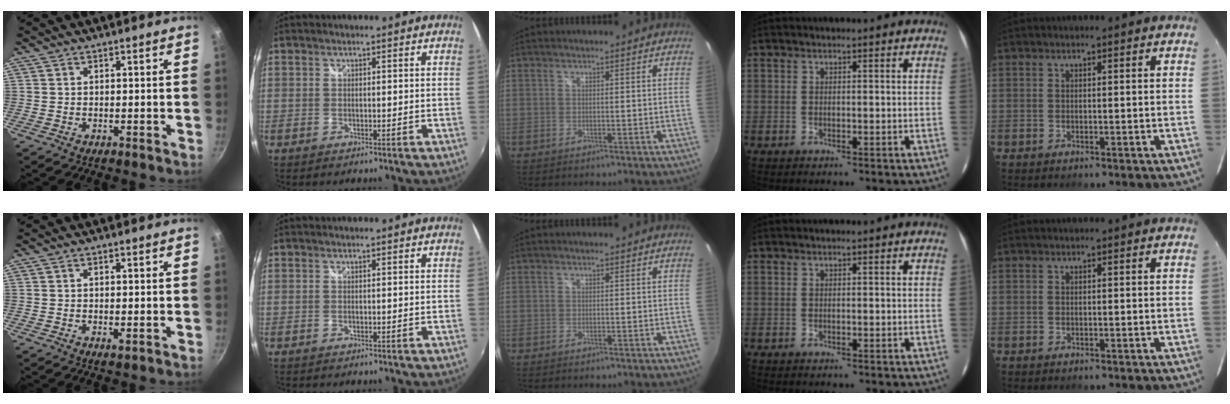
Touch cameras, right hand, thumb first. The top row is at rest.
{"thumb": {"total": 1.3, "force": [0.2, 0.6, 1.1], "torque": [-0.017, -0.001, 0.002]}}